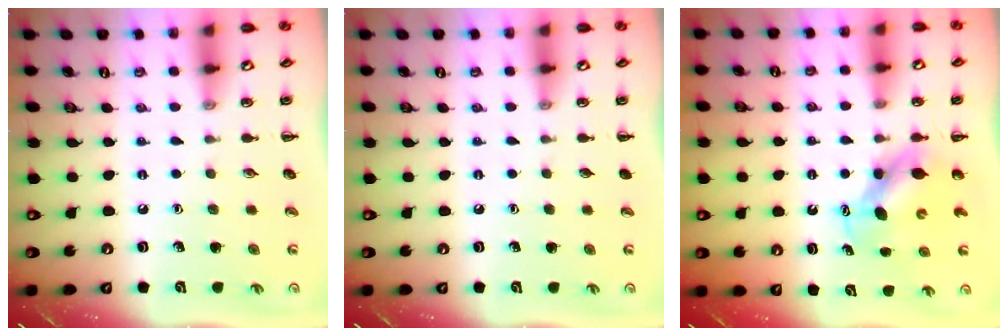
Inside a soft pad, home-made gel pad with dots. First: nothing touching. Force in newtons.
{"total": 0.0}
{"total": 6.7, "press": 6.7, "slide": 0.7}